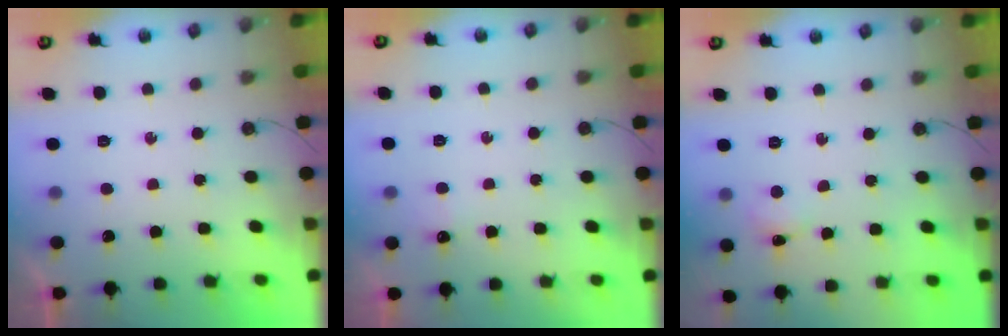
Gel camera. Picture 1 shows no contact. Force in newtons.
{"total": 3.8, "press": 3.7, "slide": 0.6}
{"total": 2.7, "press": 2.6, "slide": 0.5}